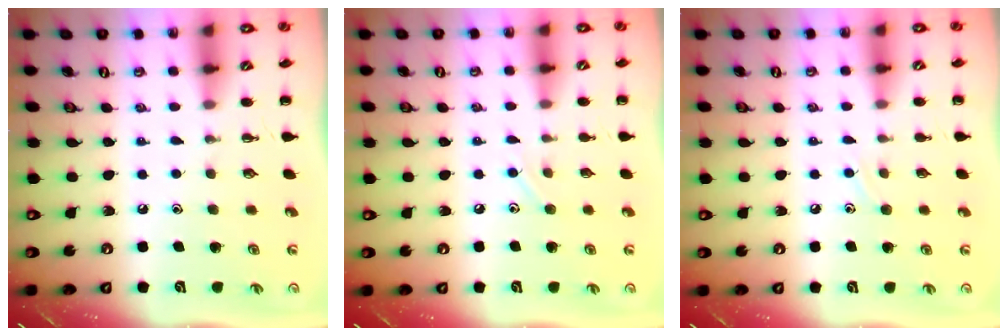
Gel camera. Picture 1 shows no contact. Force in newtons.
{"total": 5.0, "press": 4.8, "slide": 1.4}
{"total": 5.7, "press": 5.5, "slide": 1.3}